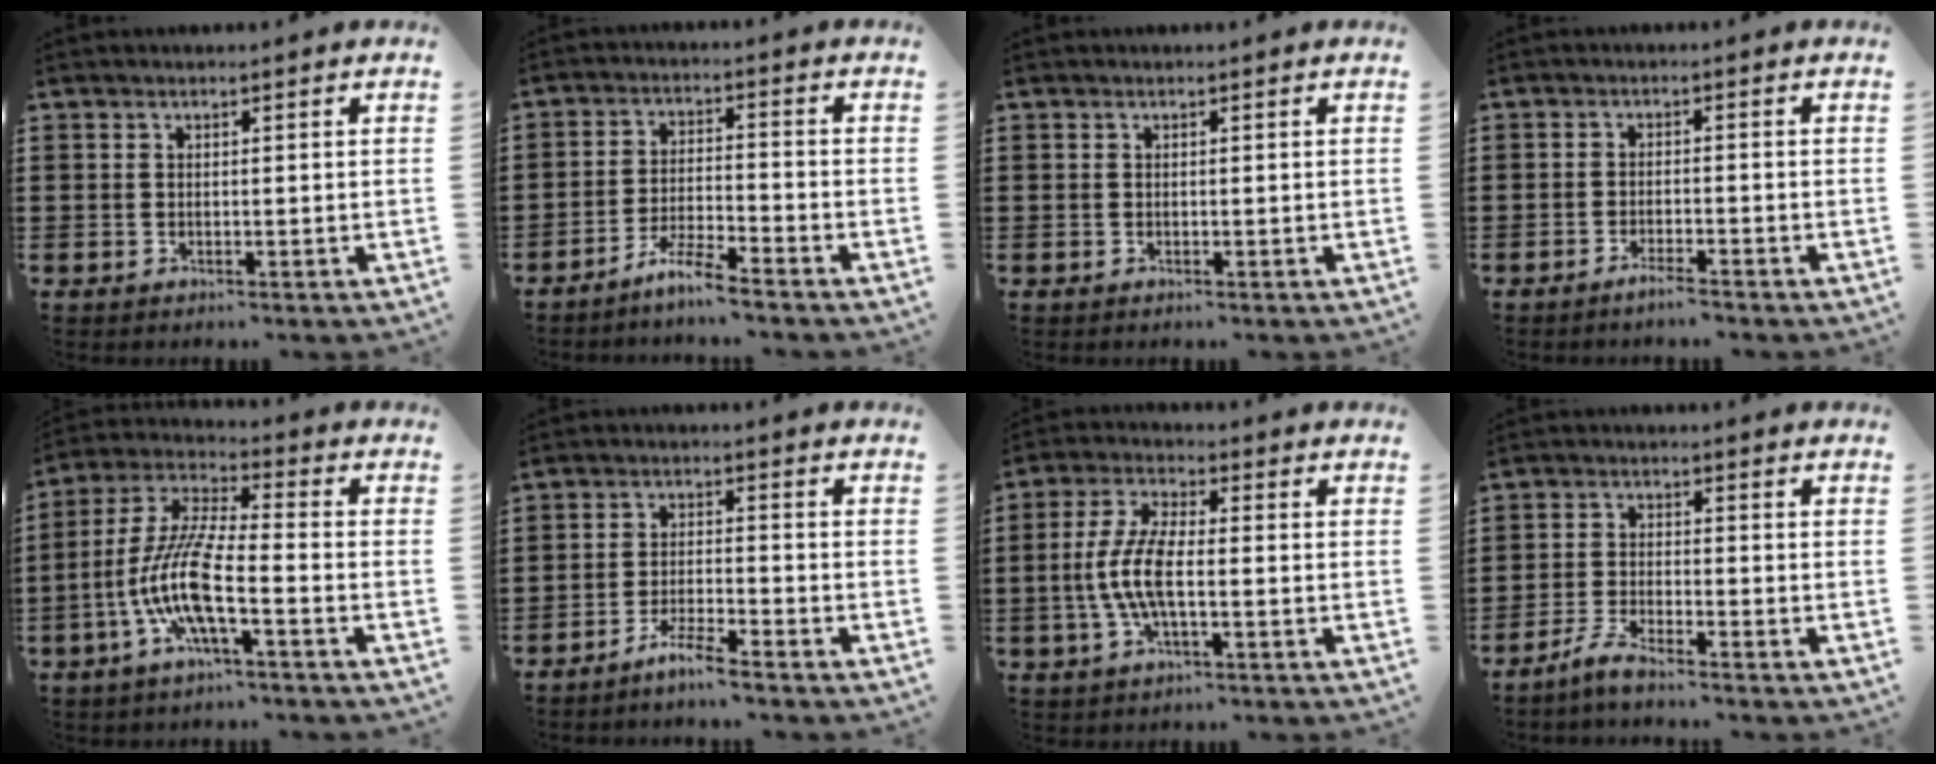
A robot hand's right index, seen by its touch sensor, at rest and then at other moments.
{"total": 4.9, "force": [-4.5, -0.4, 1.9], "torque": [-0.048, -0.006, -0.089]}
{"total": 0.0}
{"total": 2.1, "force": [-1.9, 0.0, 0.8], "torque": [-0.014, 0.000, -0.034]}
{"total": 10.5, "force": [-4.4, 1.9, 9.4], "torque": [-0.219, -0.016, -0.091]}
{"total": 3.9, "force": [-3.6, -0.3, 1.5], "torque": [-0.035, 0.000, -0.072]}
{"total": 7.5, "force": [-1.3, 3.0, 6.8], "torque": [-0.161, -0.006, -0.033]}
{"total": 3.3, "force": [-3.0, -0.1, 1.5], "torque": [-0.049, -0.005, -0.064]}